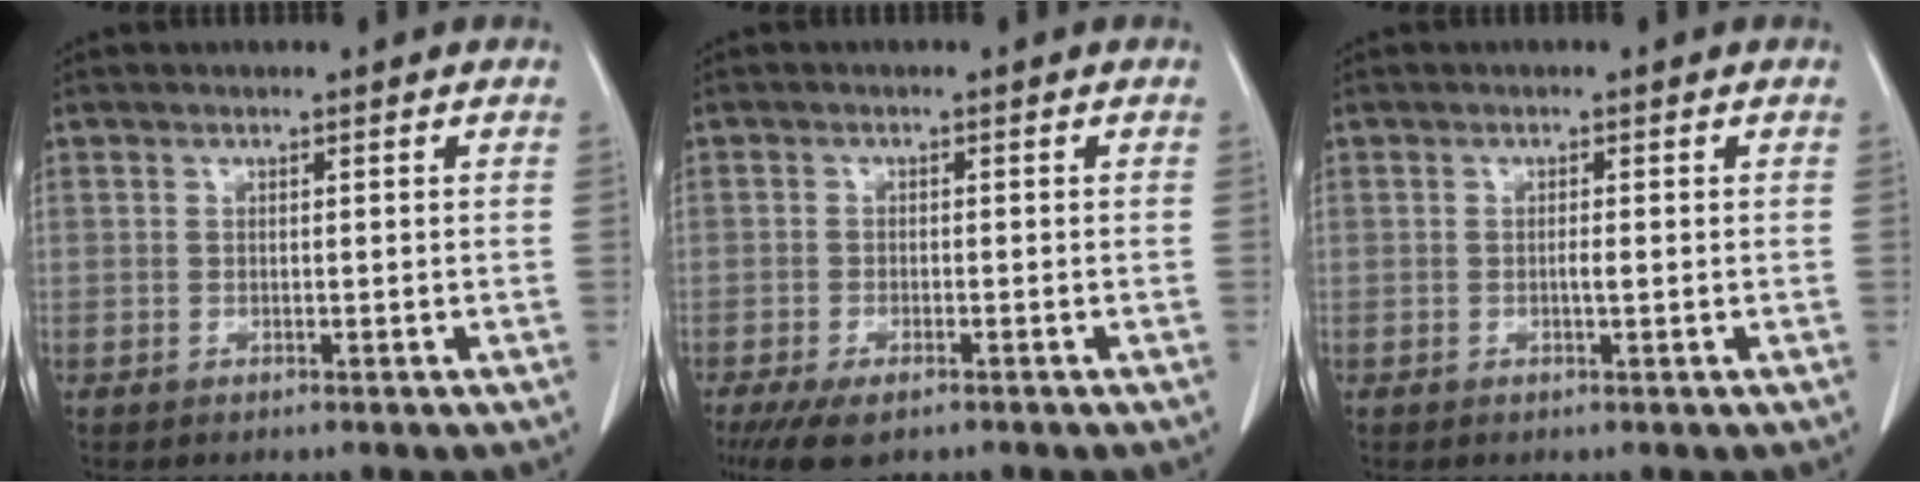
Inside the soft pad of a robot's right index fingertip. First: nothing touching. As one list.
[{"total": 5.6, "force": [-3.9, 1.9, 3.6], "torque": [-0.063, -0.013, -0.059]}, {"total": 1.0, "force": [-0.2, 0.1, 1.0], "torque": [-0.020, -0.001, -0.002]}]